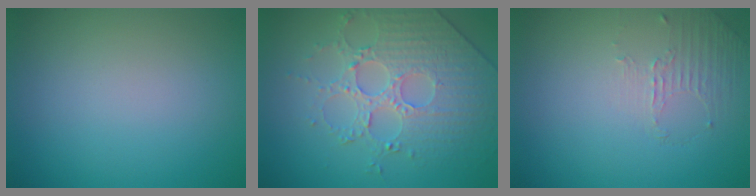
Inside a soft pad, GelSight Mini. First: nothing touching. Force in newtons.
{"total": 4.4, "press": 4.2, "slide": 1.4}
{"total": 1.2, "press": 0.4, "slide": 1.1}